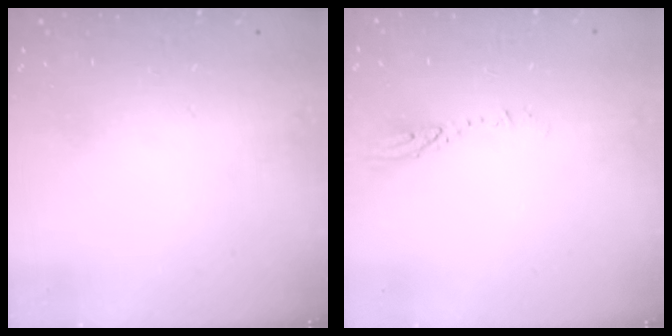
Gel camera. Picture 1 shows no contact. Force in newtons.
{"total": 3.5, "press": 3.4, "slide": 0.3}